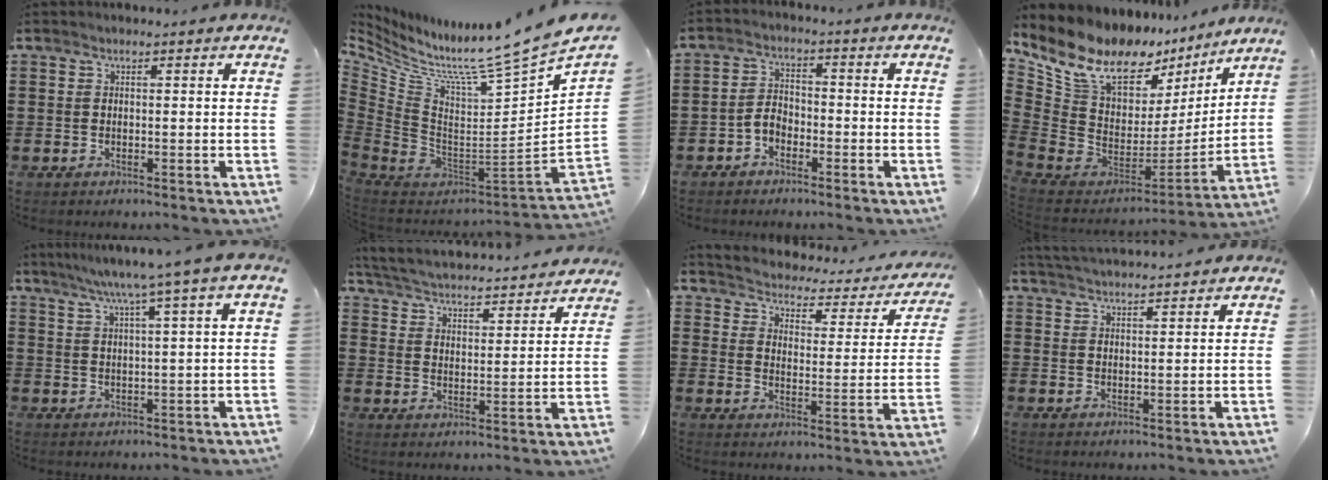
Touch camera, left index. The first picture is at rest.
{"total": 8.6, "force": [7.1, -1.9, 4.4], "torque": [-0.101, -0.095, 0.099]}
{"total": 2.9, "force": [-1.9, 1.7, 1.5], "torque": [-0.046, 0.004, -0.043]}
{"total": 11.1, "force": [8.4, 5.8, 4.4], "torque": [-0.128, -0.061, 0.149]}
{"total": 5.4, "force": [3.4, -1.1, 4.0], "torque": [-0.087, -0.011, 0.054]}
{"total": 3.6, "force": [3.5, -0.4, 0.4], "torque": [-0.031, -0.034, 0.052]}
{"total": 2.0, "force": [2.0, 0.3, -0.1], "torque": [-0.019, -0.027, 0.022]}
{"total": 2.8, "force": [2.8, -0.4, 0.1], "torque": [-0.014, -0.010, 0.051]}